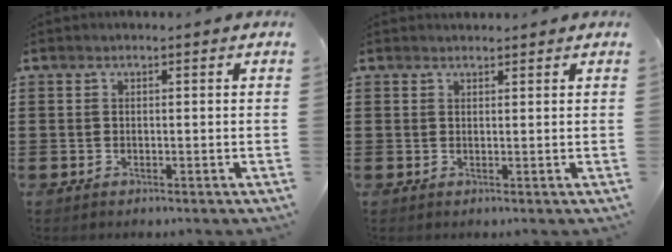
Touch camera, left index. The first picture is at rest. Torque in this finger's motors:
{"motor_torque": [0.89, -0.90, 0.00, 0.03]}